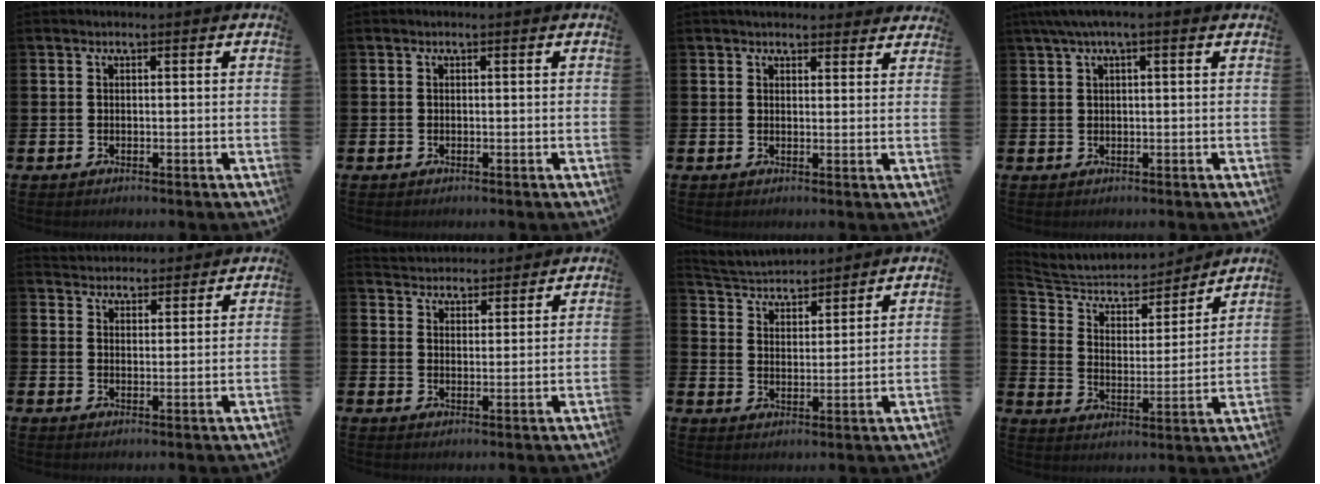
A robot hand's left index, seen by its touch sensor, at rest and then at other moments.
{"total": 0.0}
{"total": 3.4, "force": [3.2, 1.0, 0.2], "torque": [0.004, -0.016, 0.058]}
{"total": 2.7, "force": [1.4, 0.4, 2.3], "torque": [-0.040, 0.002, 0.023]}
{"total": 4.0, "force": [3.8, 0.9, -0.3], "torque": [-0.008, -0.017, 0.072]}
{"total": 4.1, "force": [3.9, 0.8, -0.5], "torque": [-0.007, -0.023, 0.072]}
{"total": 4.0, "force": [3.8, 1.0, -0.1], "torque": [-0.020, -0.030, 0.064]}
{"total": 6.2, "force": [5.6, 2.3, 1.1], "torque": [-0.057, -0.043, 0.093]}